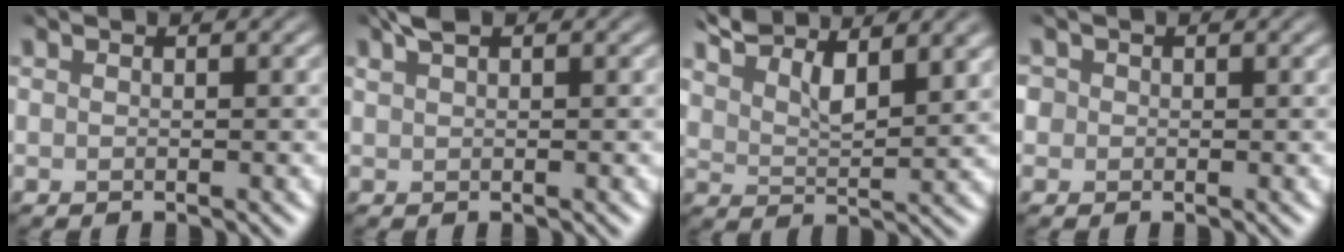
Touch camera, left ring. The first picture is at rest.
{"total": 1.7, "force": [1.1, 0.5, 1.2], "torque": [-0.024, 0.008, 0.020]}
{"total": 5.8, "force": [4.3, 1.9, 3.4], "torque": [-0.069, 0.004, 0.082]}
{"total": 1.1, "force": [0.3, 1.1, 0.3], "torque": [0.002, 0.001, -0.003]}